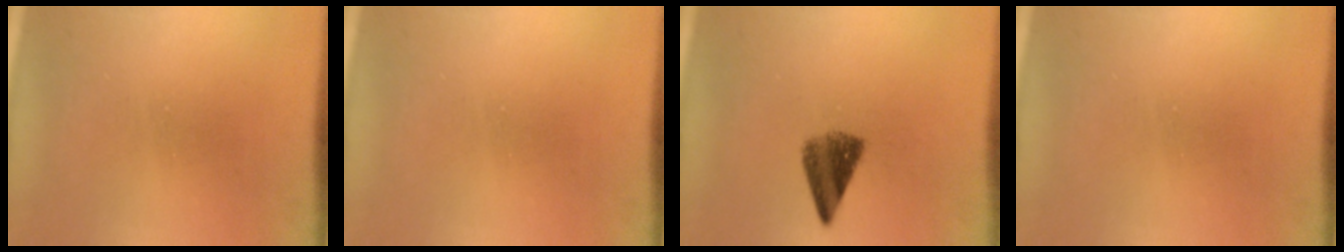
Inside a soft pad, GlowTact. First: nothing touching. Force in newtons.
{"total": 0.0}
{"total": 5.1}
{"total": 0.0}